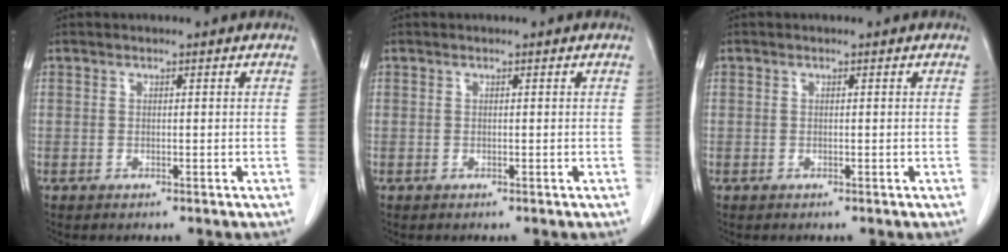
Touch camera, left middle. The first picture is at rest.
{"total": 0.0}
{"total": 0.0}